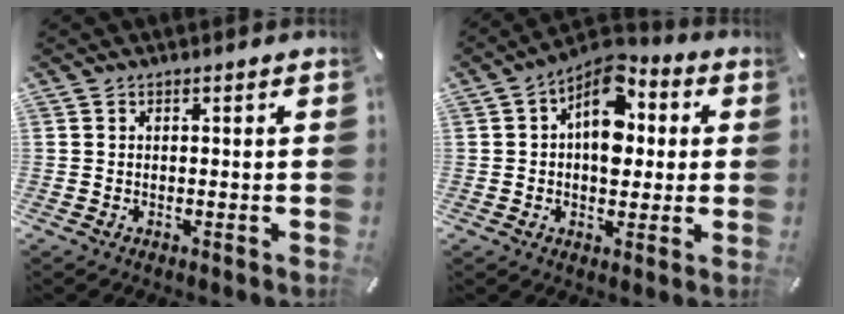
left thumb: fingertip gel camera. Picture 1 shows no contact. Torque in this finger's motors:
{"motor_torque": [1.76, 2.44, 1.24, -0.50, 0.26]}